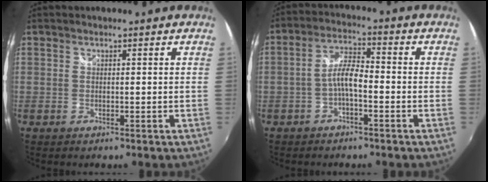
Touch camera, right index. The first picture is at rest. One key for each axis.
{"total": 4.9, "fx": -2.1, "fy": 1.4, "fz": 4.3, "tx": -0.088, "ty": 0.014, "tz": -0.040}